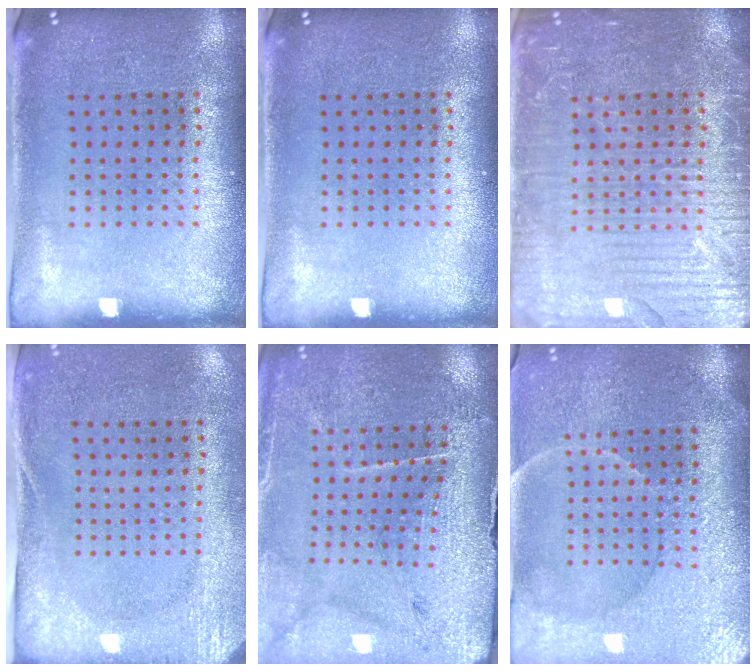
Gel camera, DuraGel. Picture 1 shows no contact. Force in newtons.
{"total": 0.0}
{"total": 4.0, "press": 4.0, "slide": 0.6}
{"total": 2.8, "press": 2.2, "slide": 1.7}
{"total": 3.3, "press": 3.3, "slide": 0.1}
{"total": 3.7, "press": 3.5, "slide": 1.2}